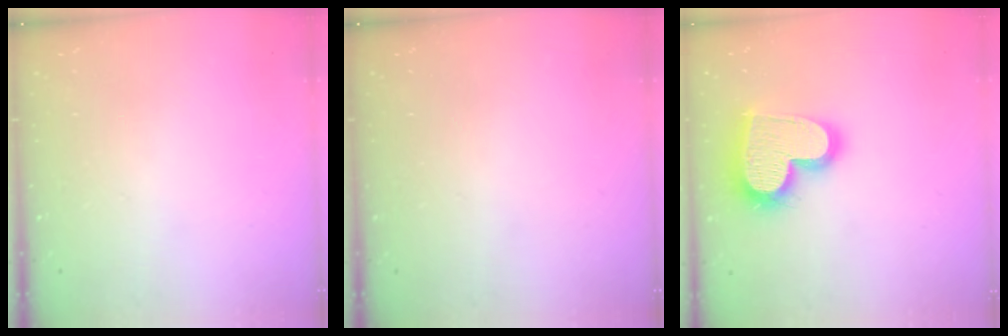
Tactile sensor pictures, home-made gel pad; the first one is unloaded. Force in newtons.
{"total": 0.0}
{"total": 20.6, "press": 20.5, "slide": 1.4}